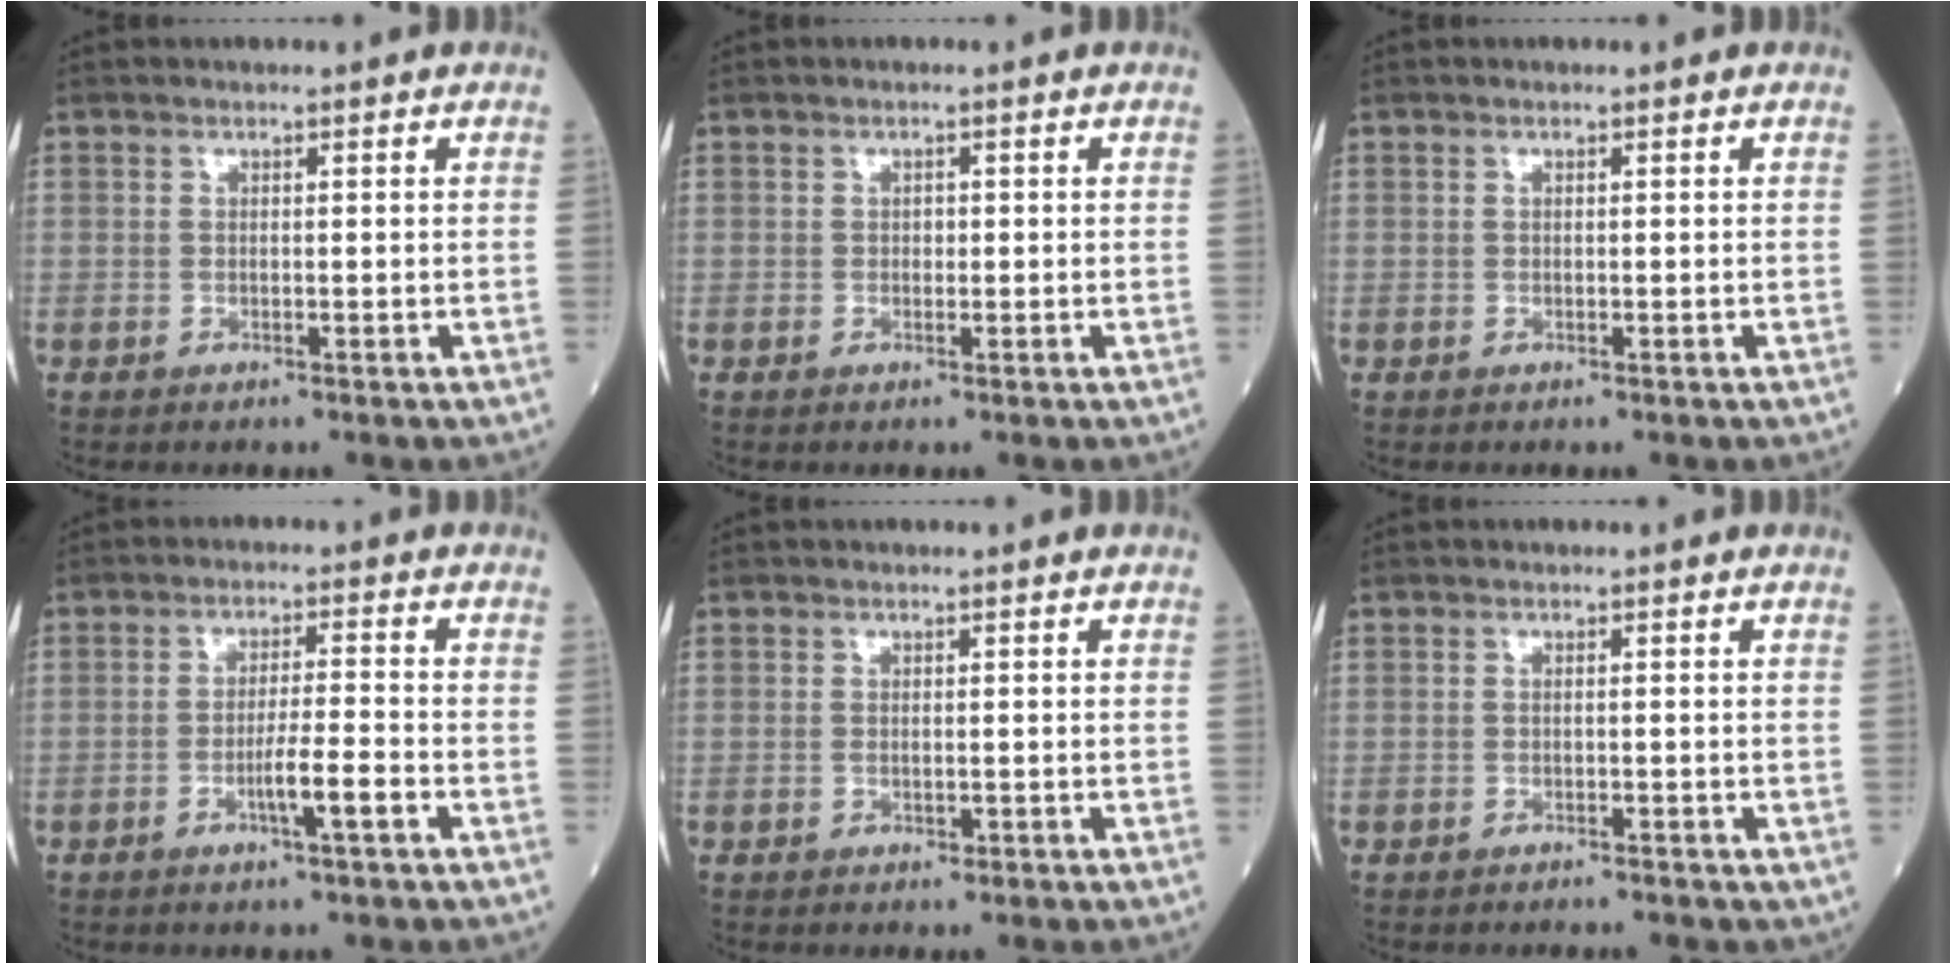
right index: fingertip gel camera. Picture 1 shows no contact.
{"total": 0.6, "force": [0.0, 0.4, 0.4], "torque": [-0.005, 0.001, -0.002]}
{"total": 0.0}
{"total": 4.7, "force": [-2.0, -0.2, 4.3], "torque": [-0.073, -0.004, -0.038]}
{"total": 0.7, "force": [-0.1, 0.4, 0.5], "torque": [-0.011, -0.001, -0.001]}
{"total": 1.6, "force": [-1.4, 0.5, 0.5], "torque": [-0.011, -0.002, -0.015]}